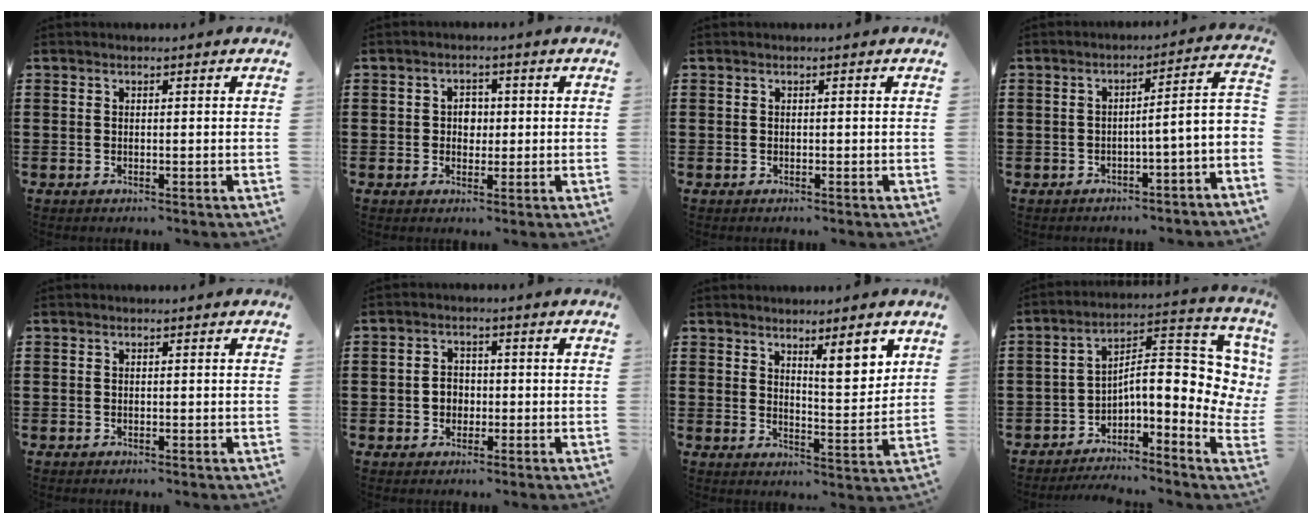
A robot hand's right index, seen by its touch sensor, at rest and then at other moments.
{"total": 2.4, "force": [0.1, 1.9, 1.5], "torque": [-0.033, 0.008, -0.001]}
{"total": 0.0}
{"total": 3.5, "force": [-1.1, 0.0, 3.3], "torque": [-0.057, -0.032, -0.032]}
{"total": 0.0}
{"total": 2.7, "force": [-0.6, 2.2, 1.4], "torque": [-0.032, 0.004, -0.014]}
{"total": 6.6, "force": [4.3, 1.8, 4.7], "torque": [-0.071, -0.014, 0.068]}
{"total": 9.6, "force": [-0.5, 3.0, 9.1], "torque": [-0.138, -0.033, -0.023]}